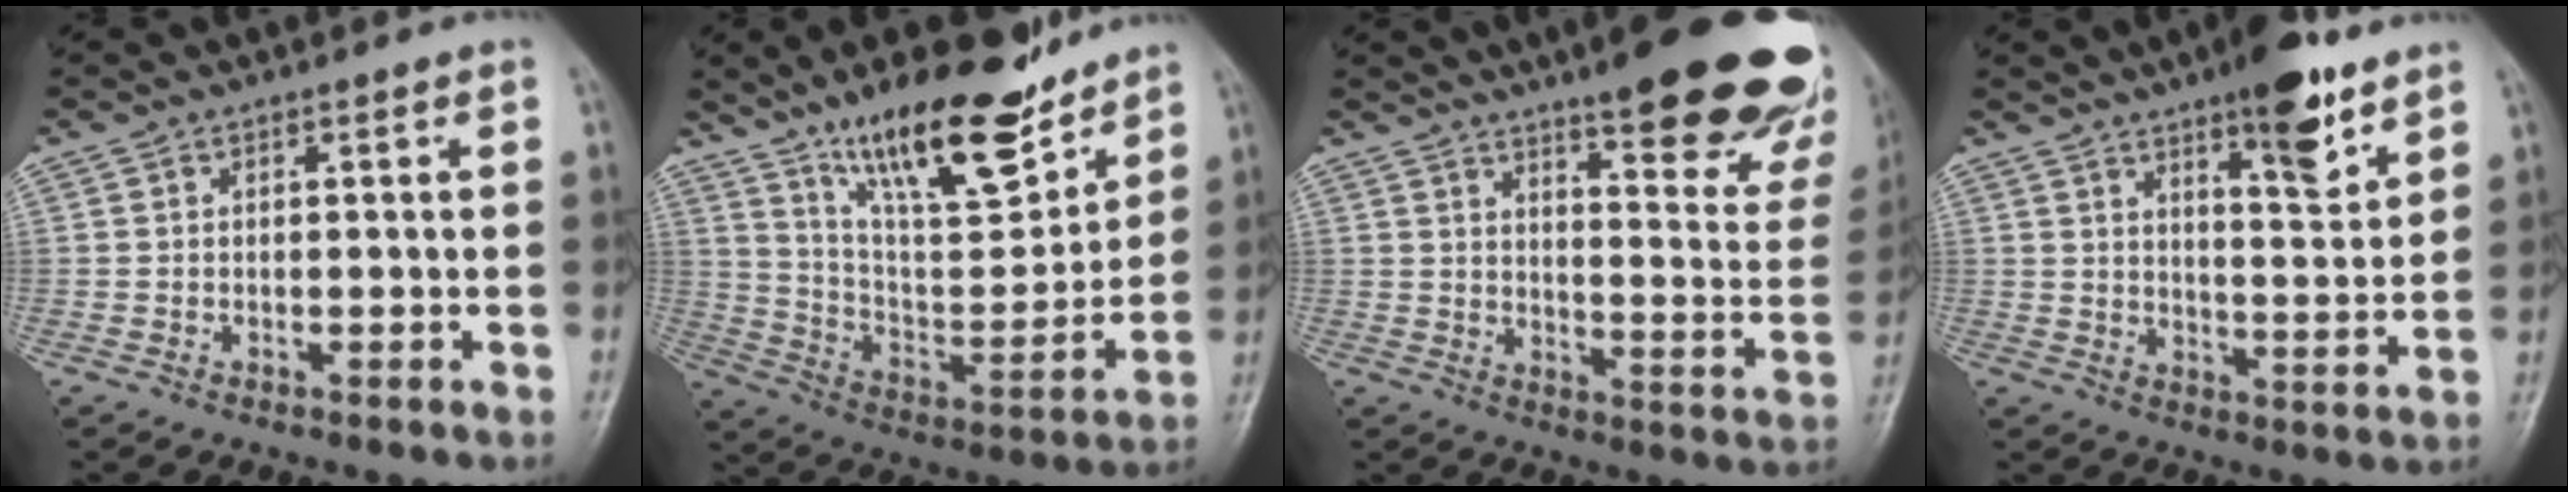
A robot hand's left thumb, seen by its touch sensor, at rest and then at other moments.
{"total": 21.4, "force": [15.1, 6.7, 13.6], "torque": [-0.178, -0.085, 0.261]}
{"total": 26.0, "force": [18.3, 6.1, 17.5], "torque": [-0.190, -0.087, 0.229]}
{"total": 11.5, "force": [7.4, 3.2, 8.2], "torque": [-0.098, -0.046, 0.111]}